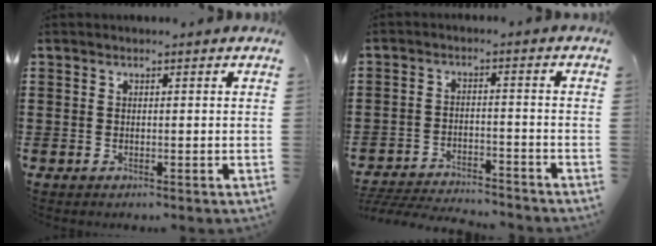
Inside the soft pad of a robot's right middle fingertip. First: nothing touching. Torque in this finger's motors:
{"motor_torque": [0.28, 0.00, 0.12, 0.10]}